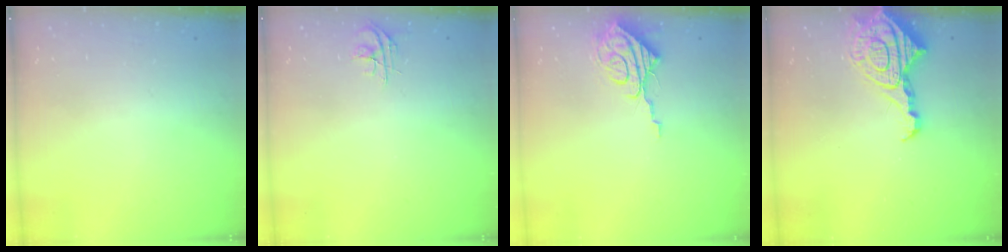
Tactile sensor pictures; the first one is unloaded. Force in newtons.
{"total": 4.7, "press": 4.7, "slide": 0.3}
{"total": 9.7, "press": 9.6, "slide": 0.8}
{"total": 13.3, "press": 13.3, "slide": 1.3}